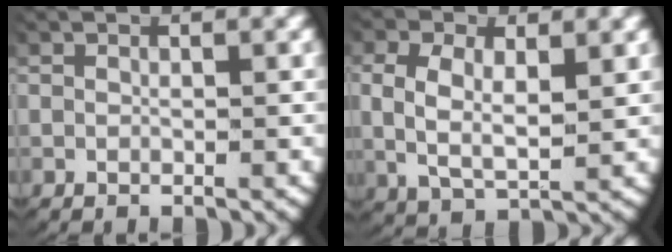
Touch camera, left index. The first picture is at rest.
{"total": 5.4, "force": [0.8, 3.7, 3.9], "torque": [-0.095, -0.014, 0.019]}